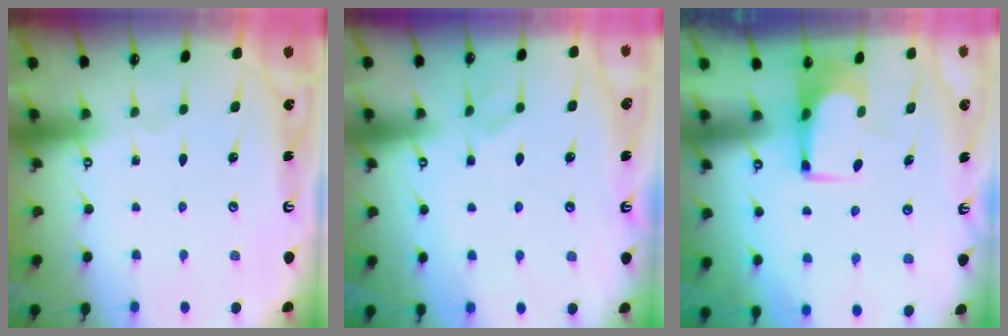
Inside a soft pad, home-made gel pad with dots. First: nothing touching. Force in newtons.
{"total": 1.7, "press": 1.5, "slide": 0.7}
{"total": 1.6, "press": 1.5, "slide": 0.3}